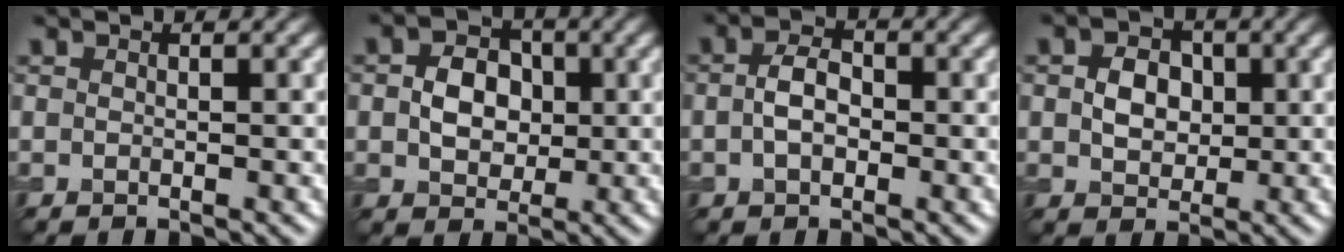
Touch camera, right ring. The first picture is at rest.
{"total": 4.1, "force": [0.2, 3.2, 2.5], "torque": [-0.049, 0.001, -0.002]}
{"total": 2.9, "force": [-0.2, 1.8, 2.2], "torque": [-0.046, 0.002, -0.009]}
{"total": 3.4, "force": [0.3, 2.7, 2.0], "torque": [-0.039, 0.001, 0.001]}